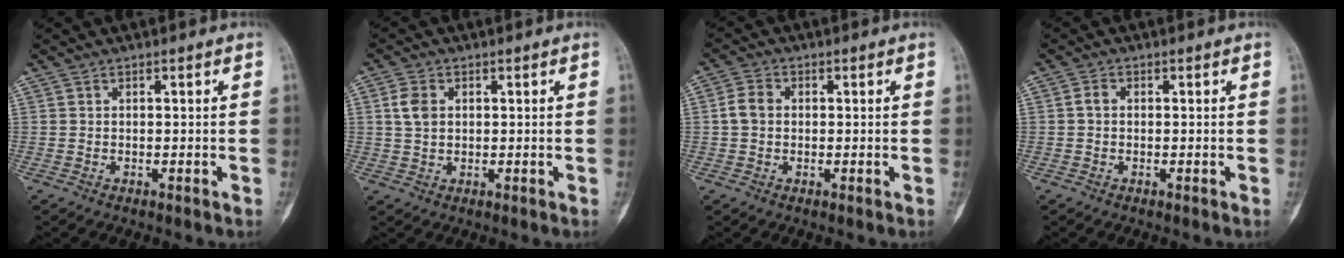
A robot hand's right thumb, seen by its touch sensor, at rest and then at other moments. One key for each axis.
{"total": 4.3, "fx": 1.0, "fy": 3.1, "fz": 2.9, "tx": -0.055, "ty": 0.001, "tz": 0.020}
{"total": 3.7, "fx": 0.1, "fy": 3.0, "fz": 2.2, "tx": -0.045, "ty": 0.011, "tz": -0.004}
{"total": 1.3, "fx": -0.1, "fy": 1.0, "fz": 0.8, "tx": -0.010, "ty": 0.003, "tz": -0.006}